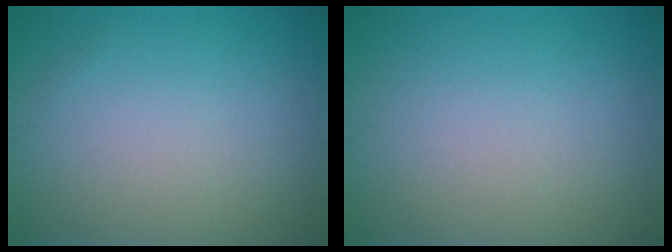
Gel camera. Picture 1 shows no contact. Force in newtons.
{"total": 0.0}